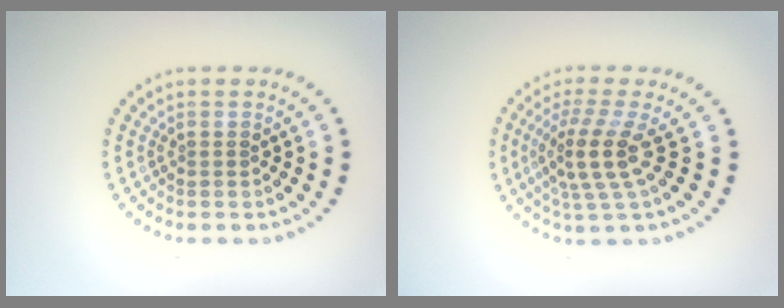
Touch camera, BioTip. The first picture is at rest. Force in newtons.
{"total": 4.0, "press": 2.9, "slide": 2.7}